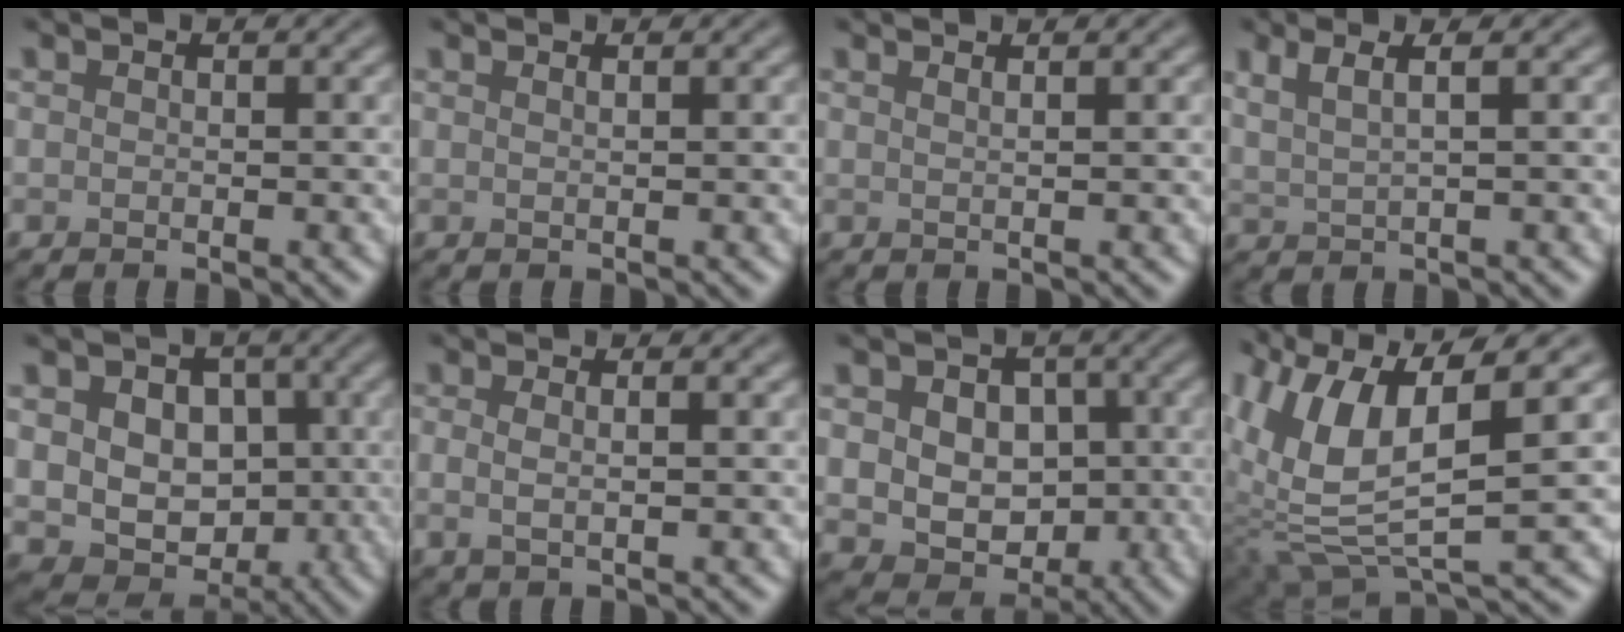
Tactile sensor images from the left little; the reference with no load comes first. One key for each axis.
{"total": 1.2, "fx": 0.7, "fy": 0.5, "fz": 0.8, "tx": -0.002, "ty": 0.002, "tz": -0.001}
{"total": 2.1, "fx": 1.2, "fy": 0.9, "fz": 1.4, "tx": 0.001, "ty": 0.002, "tz": -0.010}
{"total": 3.0, "fx": 1.6, "fy": 0.9, "fz": 2.4, "tx": -0.034, "ty": 0.003, "tz": 0.022}
{"total": 9.3, "fx": 1.0, "fy": 7.5, "fz": 5.4, "tx": -0.065, "ty": 0.023, "tz": 0.002}
{"total": 1.8, "fx": 0.2, "fy": 0.6, "fz": 1.7, "tx": -0.032, "ty": 0.001, "tz": 0.001}
{"total": 8.5, "fx": 0.5, "fy": 6.8, "fz": 5.0, "tx": -0.059, "ty": 0.017, "tz": -0.001}
{"total": 11.1, "fx": 2.5, "fy": 4.7, "fz": 9.8, "tx": -0.220, "ty": -0.017, "tz": 0.052}